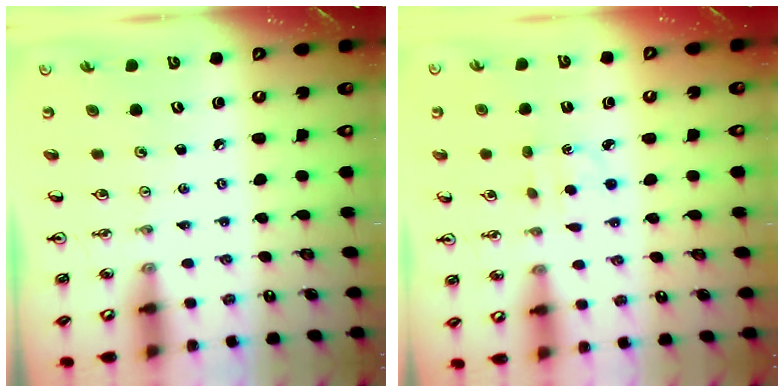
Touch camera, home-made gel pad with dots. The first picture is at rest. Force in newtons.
{"total": 1.7, "press": 1.6, "slide": 0.6}